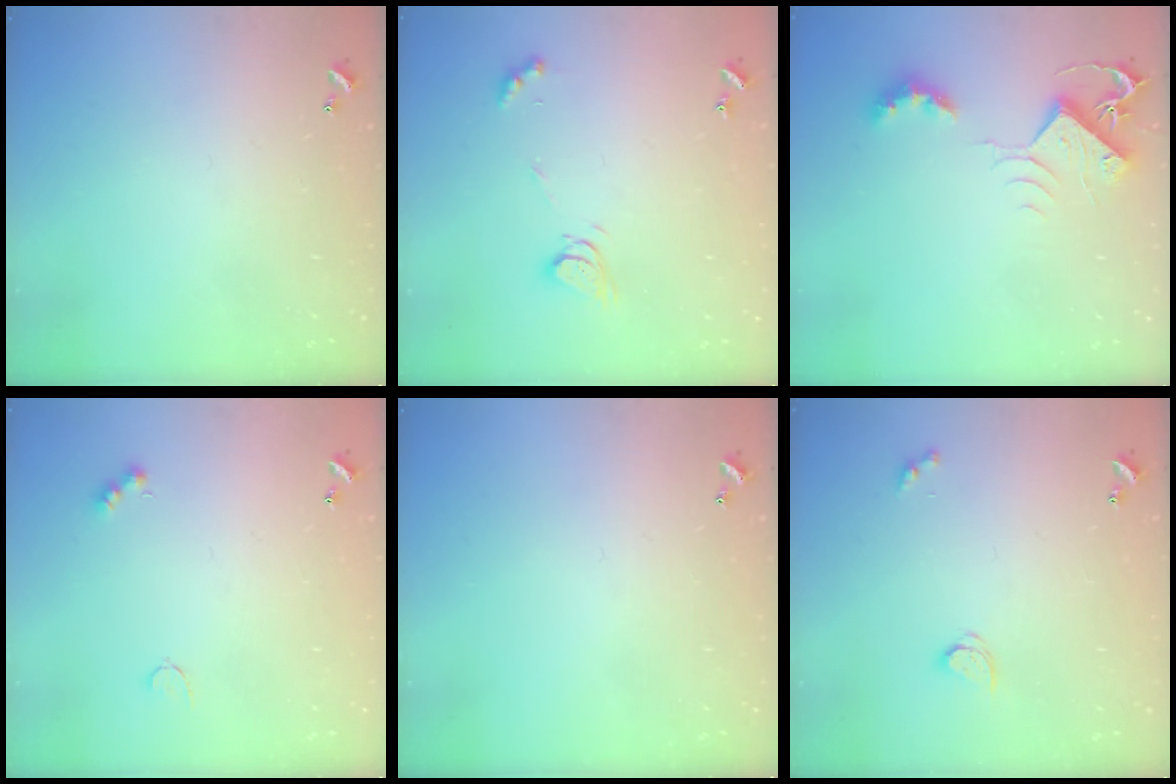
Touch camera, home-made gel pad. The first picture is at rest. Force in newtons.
{"total": 6.3, "press": 6.3, "slide": 0.3}
{"total": 7.1, "press": 7.1, "slide": 1.0}
{"total": 4.1, "press": 4.1, "slide": 0.6}
{"total": 0.0}
{"total": 2.8, "press": 2.8, "slide": 0.3}